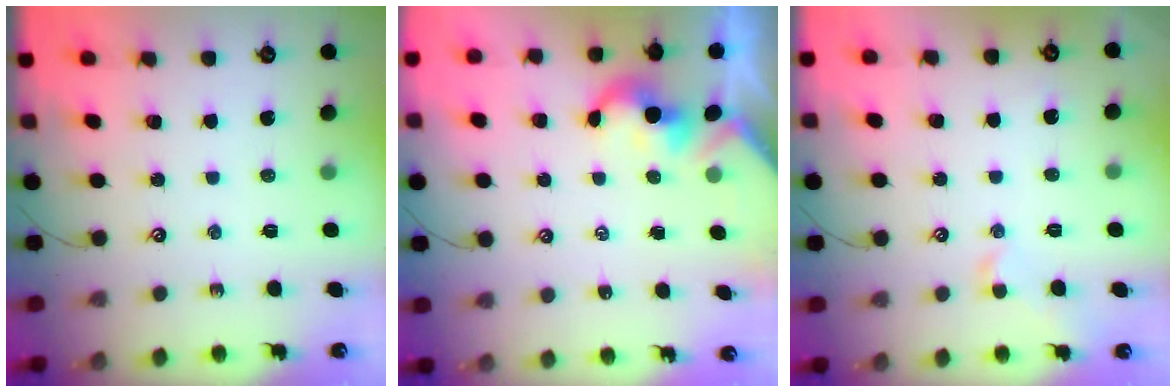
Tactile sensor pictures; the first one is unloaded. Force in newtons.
{"total": 2.0, "press": 1.9, "slide": 0.4}
{"total": 1.4, "press": 1.2, "slide": 0.7}